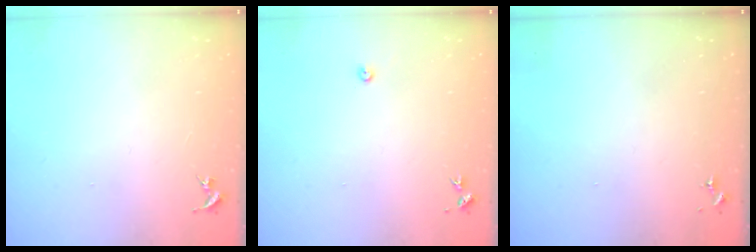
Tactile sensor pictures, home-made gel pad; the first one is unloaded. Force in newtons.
{"total": 2.2, "press": 2.2, "slide": 0.3}
{"total": 0.0}